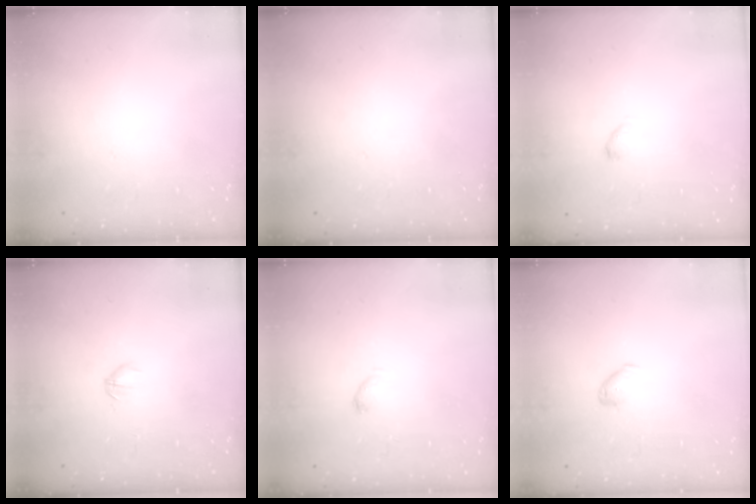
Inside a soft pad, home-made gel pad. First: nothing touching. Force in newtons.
{"total": 0.0}
{"total": 2.9, "press": 2.9, "slide": 0.4}
{"total": 2.8, "press": 2.7, "slide": 0.9}
{"total": 2.9, "press": 2.9, "slide": 0.5}
{"total": 4.8, "press": 4.7, "slide": 0.8}